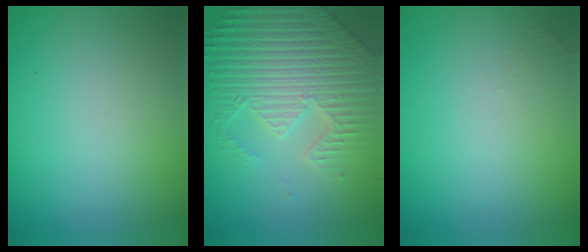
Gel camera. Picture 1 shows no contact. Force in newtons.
{"total": 6.7, "press": 5.3, "slide": 4.2}
{"total": 0.7, "press": 0.7, "slide": 0.1}